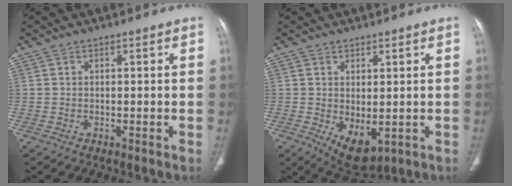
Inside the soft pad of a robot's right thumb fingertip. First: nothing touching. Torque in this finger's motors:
{"motor_torque": [-0.48, 0.29, 0.43, 0.48, 0.24]}